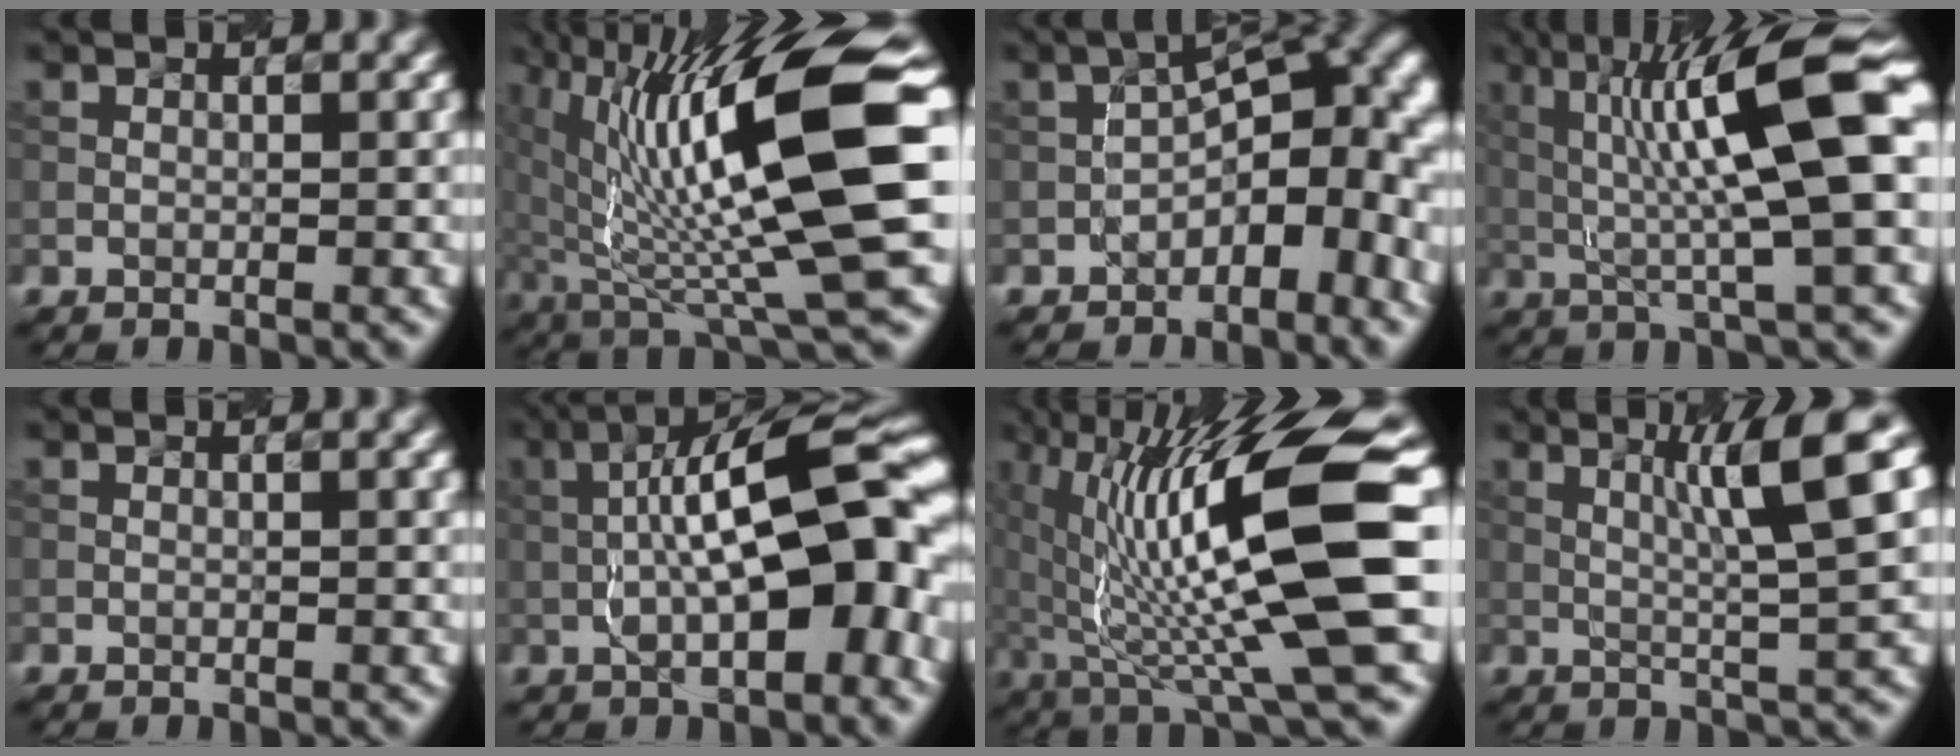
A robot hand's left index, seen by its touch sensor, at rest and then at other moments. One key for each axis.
{"total": 15.0, "fx": 1.8, "fy": 3.0, "fz": 14.6, "tx": -0.246, "ty": 0.003, "tz": 0.042}
{"total": 8.4, "fx": -2.4, "fy": 4.4, "fz": 6.7, "tx": -0.070, "ty": 0.020, "tz": -0.044}
{"total": 12.2, "fx": 2.1, "fy": 2.2, "fz": 11.9, "tx": -0.196, "ty": 0.019, "tz": 0.041}
{"total": 0.7, "fx": 0.2, "fy": 0.3, "fz": 0.6, "tx": -0.007, "ty": 0.002, "tz": 0.001}
{"total": 13.2, "fx": -0.4, "fy": 4.1, "fz": 12.6, "tx": -0.167, "ty": 0.037, "tz": -0.008}
{"total": 14.4, "fx": 0.5, "fy": 2.4, "fz": 14.2, "tx": -0.240, "ty": 0.008, "tz": 0.024}
{"total": 7.3, "fx": 1.9, "fy": 0.4, "fz": 7.1, "tx": -0.118, "ty": 0.011, "tz": 0.043}